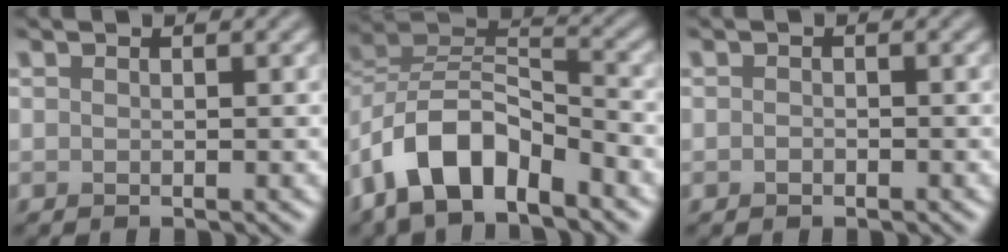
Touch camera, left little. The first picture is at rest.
{"total": 8.3, "force": [-4.9, 4.0, 5.4], "torque": [-0.086, 0.009, -0.099]}
{"total": 0.6, "force": [-0.3, 0.4, 0.3], "torque": [-0.005, -0.002, -0.005]}